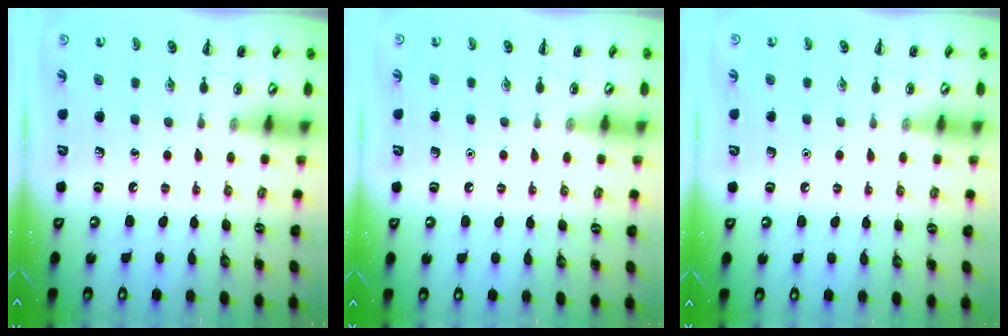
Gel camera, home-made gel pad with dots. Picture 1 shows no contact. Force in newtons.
{"total": 1.6, "press": 1.6, "slide": 0.1}
{"total": 1.6, "press": 1.5, "slide": 0.1}